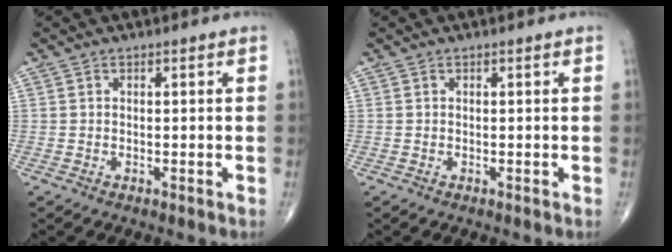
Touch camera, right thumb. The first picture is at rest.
{"total": 0.0}